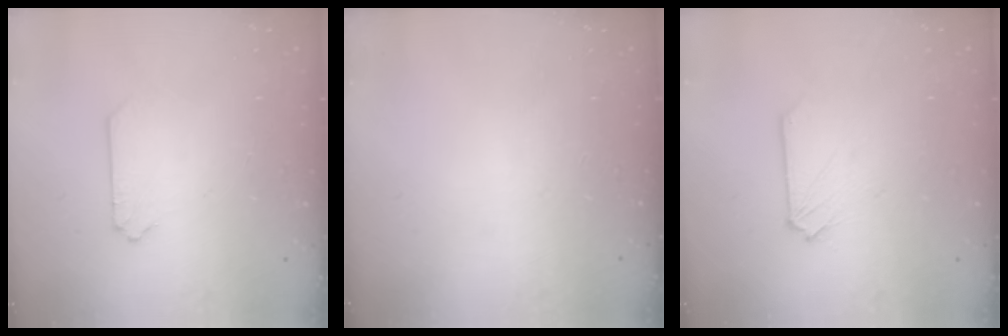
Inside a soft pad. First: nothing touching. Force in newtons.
{"total": 0.0}
{"total": 0.0}